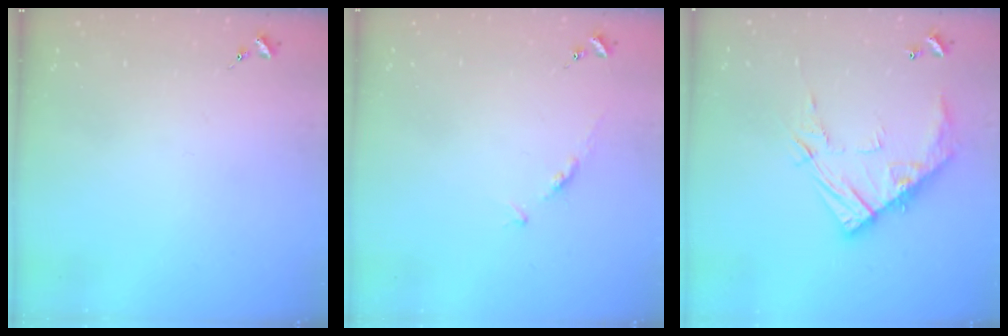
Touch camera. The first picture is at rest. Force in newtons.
{"total": 3.8, "press": 3.8, "slide": 0.5}
{"total": 13.7, "press": 13.6, "slide": 1.0}